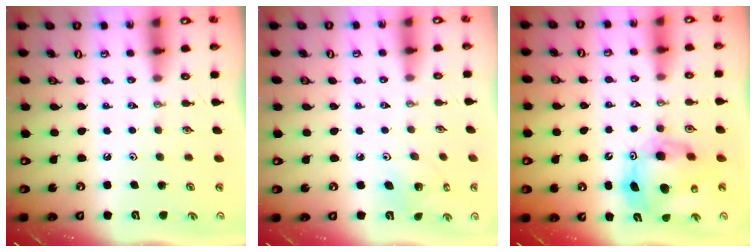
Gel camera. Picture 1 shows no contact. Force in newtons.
{"total": 2.9, "press": 2.9, "slide": 0.3}
{"total": 12.4, "press": 12.4, "slide": 1.0}